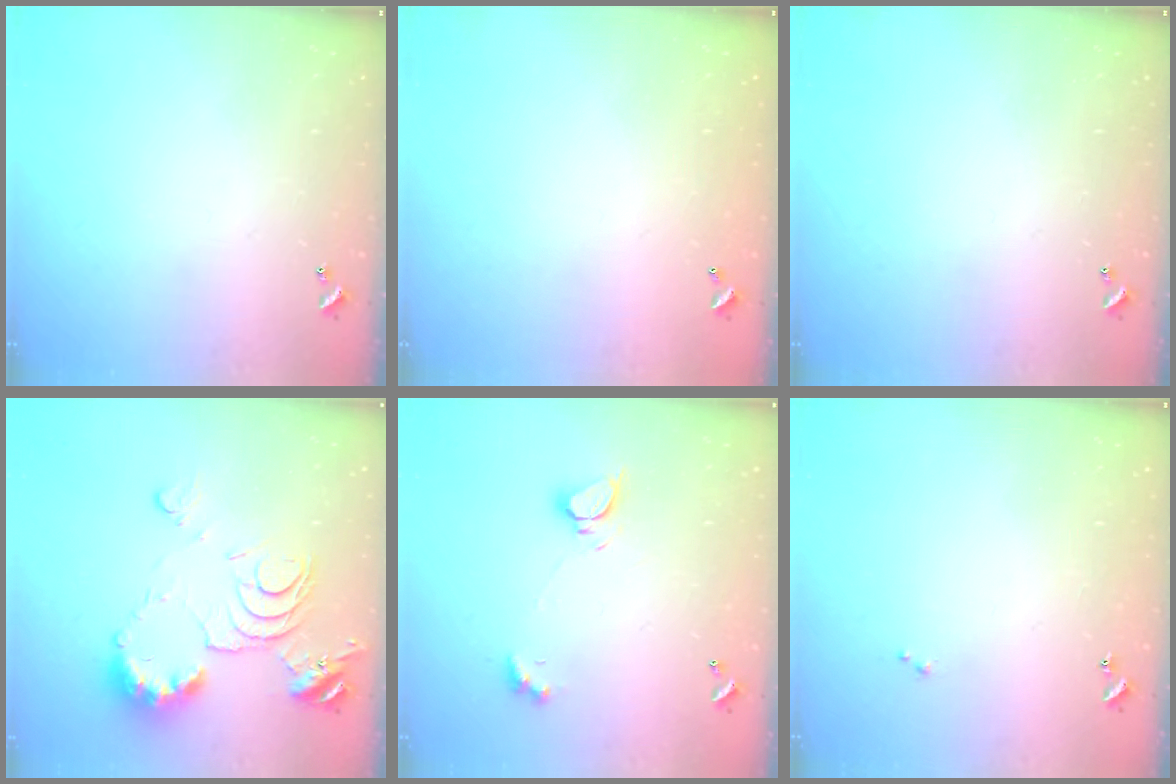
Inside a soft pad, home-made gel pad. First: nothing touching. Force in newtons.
{"total": 2.8, "press": 2.8, "slide": 0.1}
{"total": 0.0}
{"total": 11.9, "press": 11.8, "slide": 1.4}
{"total": 5.6, "press": 5.6, "slide": 0.6}
{"total": 0.7, "press": 0.6, "slide": 0.3}